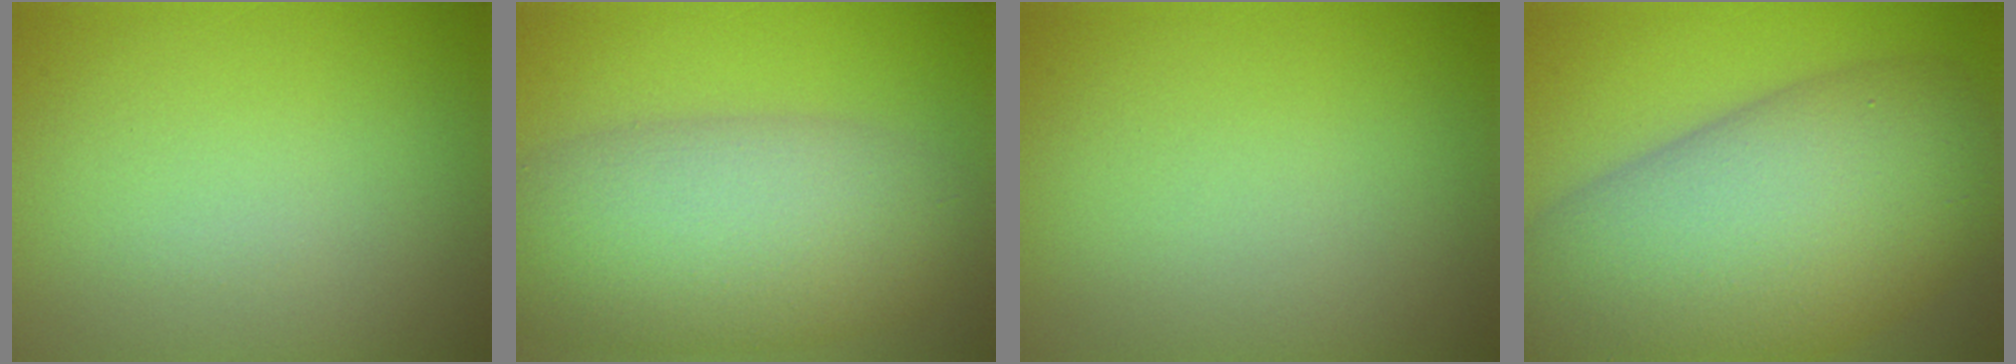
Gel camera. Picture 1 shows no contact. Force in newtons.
{"total": 9.2, "press": 9.2, "slide": 0.5}
{"total": 0.0}
{"total": 15.7, "press": 15.7, "slide": 0.8}